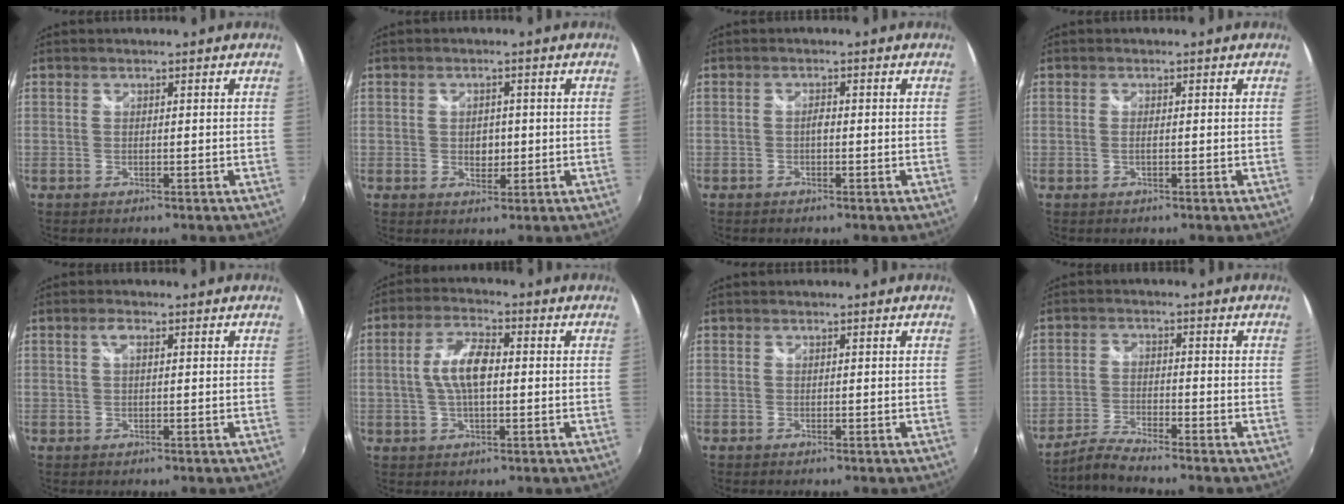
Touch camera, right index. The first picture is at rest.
{"total": 3.2, "force": [-0.2, 2.3, 2.1], "torque": [-0.031, 0.001, -0.004]}
{"total": 1.1, "force": [-0.3, 0.5, 0.9], "torque": [-0.017, 0.004, -0.007]}
{"total": 1.1, "force": [-0.2, 0.1, 1.1], "torque": [-0.021, 0.001, -0.004]}
{"total": 1.8, "force": [0.6, 0.6, 1.6], "torque": [-0.030, 0.005, 0.006]}
{"total": 7.5, "force": [0.2, 3.0, 6.9], "torque": [-0.135, 0.011, 0.003]}
{"total": 0.0}
{"total": 4.5, "force": [-4.3, -0.2, 1.4], "torque": [-0.042, -0.004, -0.091]}